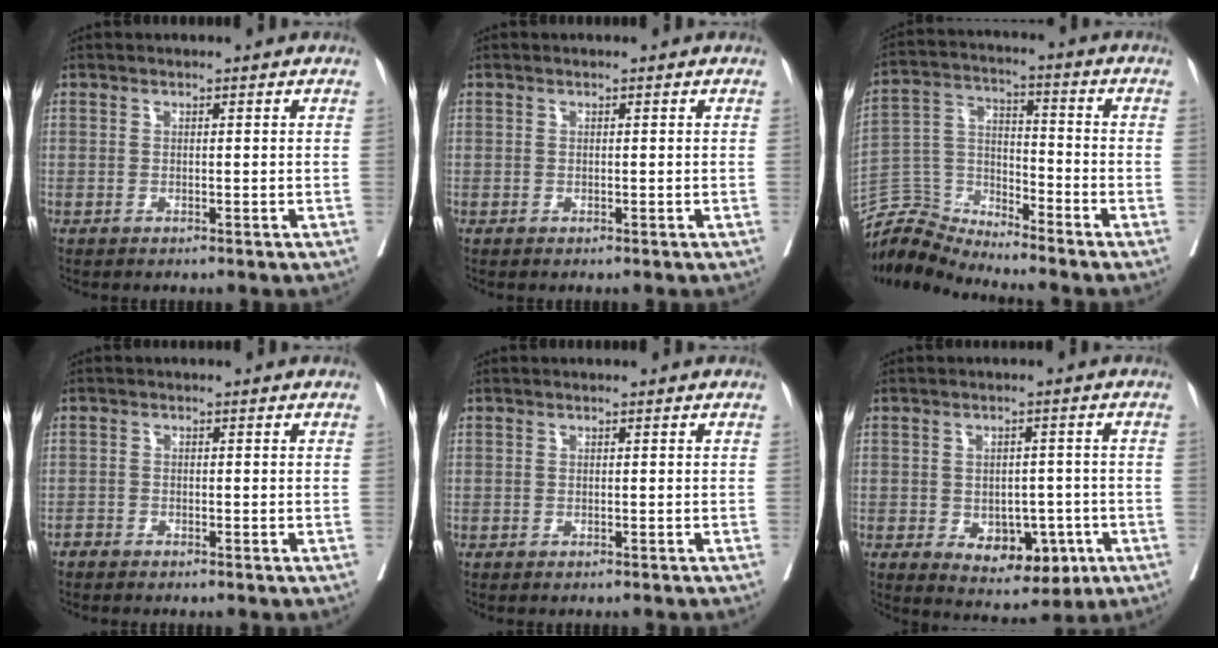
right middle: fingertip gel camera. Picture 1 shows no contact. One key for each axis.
{"total": 0.0}
{"total": 7.3, "fx": -7.1, "fy": -0.1, "fz": -1.8, "tx": 0.029, "ty": 0.035, "tz": -0.141}
{"total": 1.0, "fx": -0.9, "fy": 0.2, "fz": 0.1, "tx": -0.002, "ty": 0.001, "tz": -0.022}
{"total": 1.2, "fx": -1.1, "fy": 0.3, "fz": 0.3, "tx": -0.003, "ty": -0.002, "tz": -0.018}
{"total": 7.7, "fx": -2.4, "fy": 4.7, "fz": 5.5, "tx": -0.062, "ty": 0.002, "tz": -0.021}